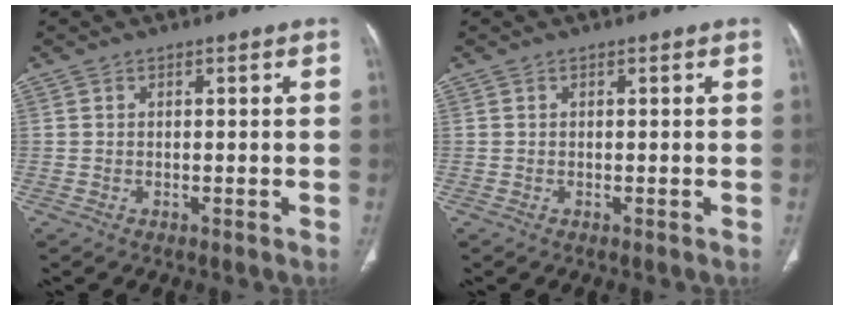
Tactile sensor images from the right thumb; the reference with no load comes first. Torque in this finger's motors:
{"motor_torque": [-0.02, 0.01, -0.02, -0.01, 0.00]}